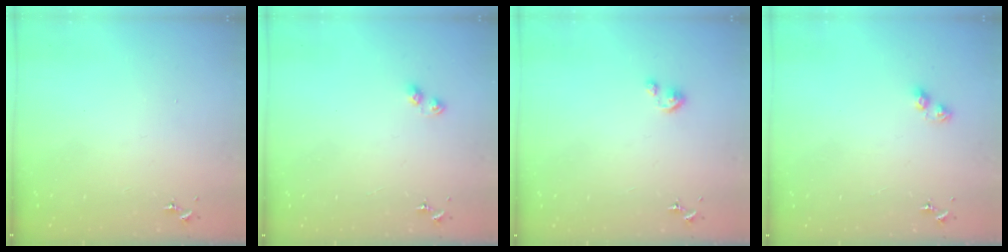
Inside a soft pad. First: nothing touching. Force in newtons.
{"total": 3.0, "press": 3.0, "slide": 0.3}
{"total": 2.4, "press": 2.4, "slide": 0.2}
{"total": 5.3, "press": 5.2, "slide": 0.8}